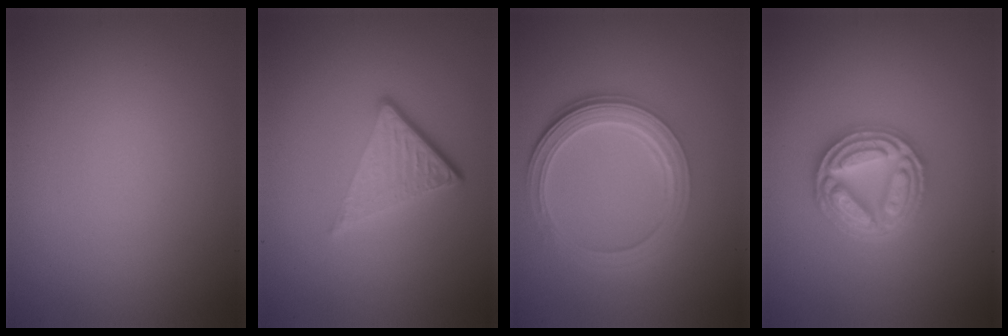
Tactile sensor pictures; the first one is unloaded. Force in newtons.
{"total": 4.2, "press": 2.7, "slide": 3.2}
{"total": 5.3, "press": 3.9, "slide": 3.7}
{"total": 4.9, "press": 4.9, "slide": 0.8}